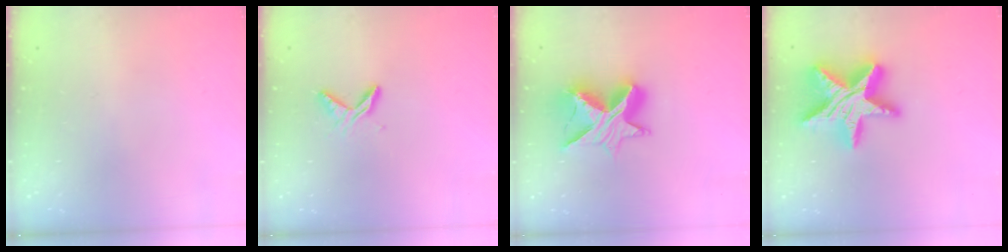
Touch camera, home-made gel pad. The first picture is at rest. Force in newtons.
{"total": 6.6, "press": 6.6, "slide": 0.5}
{"total": 13.1, "press": 13.1, "slide": 0.6}
{"total": 22.1, "press": 22.0, "slide": 1.7}